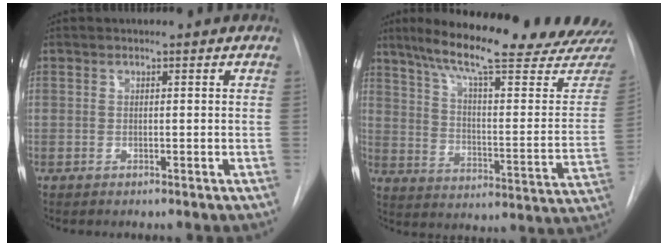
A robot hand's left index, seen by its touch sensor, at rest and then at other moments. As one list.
[{"total": 28.3, "force": [24.2, 2.3, 14.6], "torque": [-0.220, -0.077, 0.315]}]